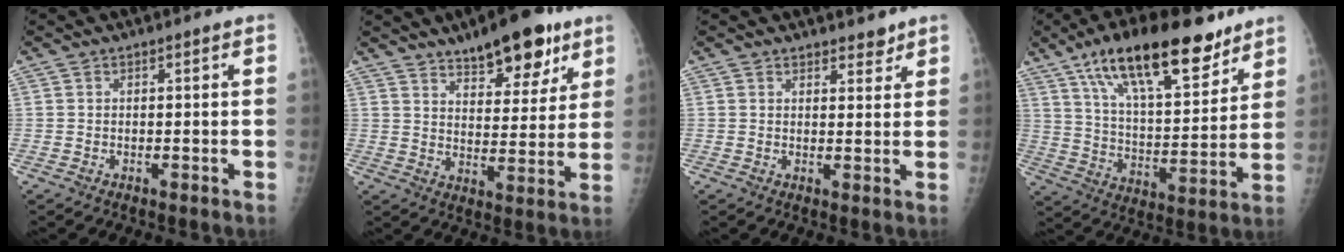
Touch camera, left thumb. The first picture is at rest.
{"total": 14.4, "force": [9.6, 5.7, 9.1], "torque": [-0.088, -0.045, 0.145]}
{"total": 2.5, "force": [2.2, 1.1, 0.7], "torque": [0.007, -0.014, 0.027]}
{"total": 21.8, "force": [14.0, 7.9, 14.6], "torque": [-0.209, -0.050, 0.236]}